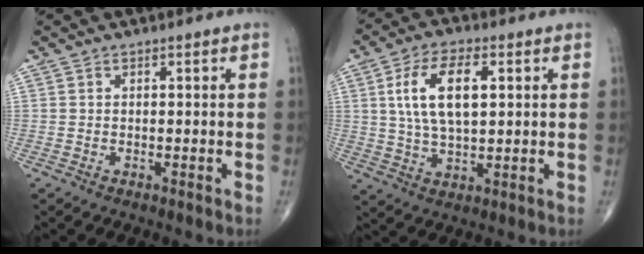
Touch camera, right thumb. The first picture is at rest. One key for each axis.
{"total": 11.9, "fx": 2.8, "fy": 5.7, "fz": 10.0, "tx": -0.182, "ty": 0.001, "tz": 0.054}